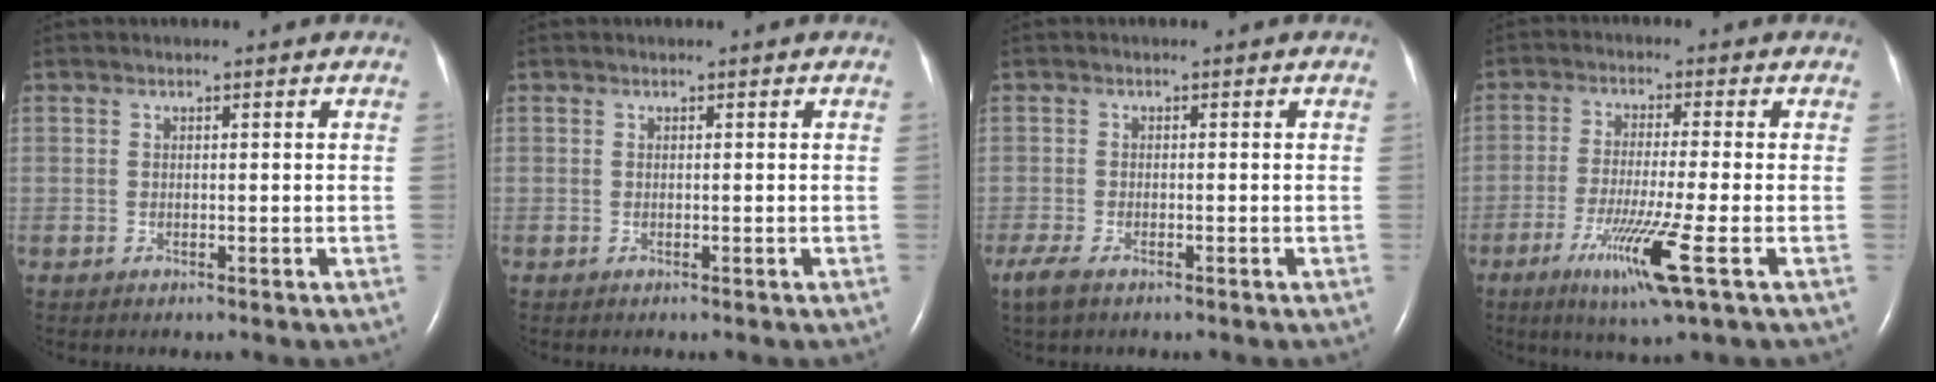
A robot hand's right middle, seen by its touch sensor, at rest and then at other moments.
{"total": 0.0}
{"total": 4.8, "force": [-3.3, 1.9, 3.0], "torque": [-0.068, -0.014, -0.057]}
{"total": 9.5, "force": [-4.3, -0.7, 8.5], "torque": [-0.162, -0.032, -0.077]}